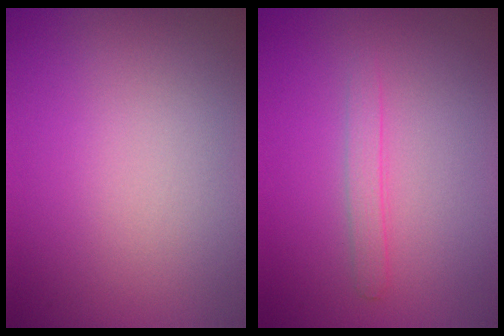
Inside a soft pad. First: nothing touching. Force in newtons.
{"total": 1.3, "press": 1.3, "slide": 0.1}